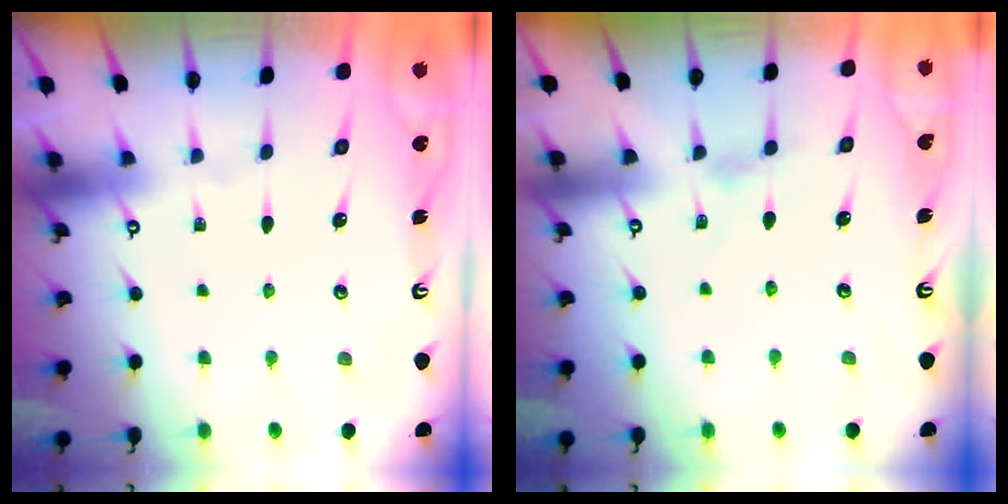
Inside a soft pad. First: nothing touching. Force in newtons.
{"total": 1.5, "press": 1.5, "slide": 0.3}